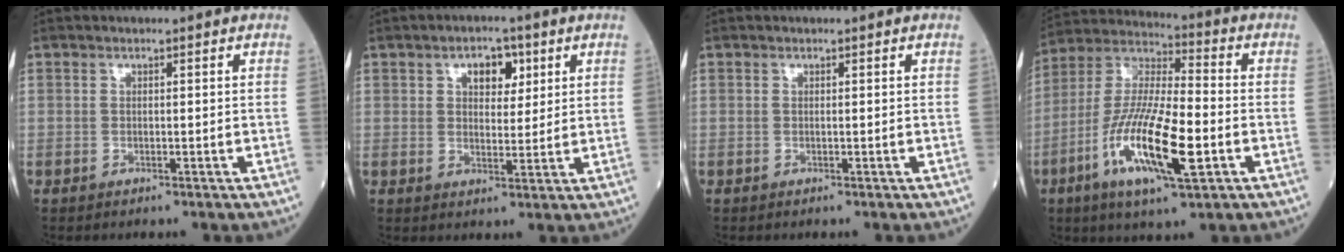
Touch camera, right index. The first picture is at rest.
{"total": 4.9, "force": [2.2, 2.7, 3.5], "torque": [-0.049, 0.009, 0.033]}
{"total": 0.0}
{"total": 16.7, "force": [-5.0, 3.3, 15.6], "torque": [-0.317, -0.012, -0.089]}